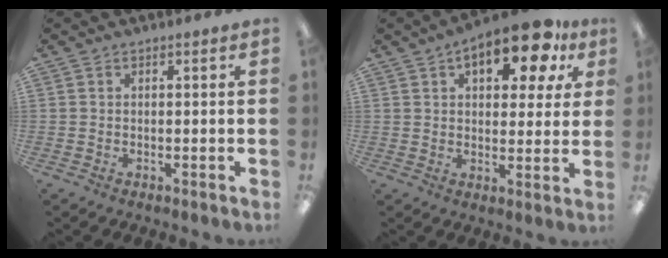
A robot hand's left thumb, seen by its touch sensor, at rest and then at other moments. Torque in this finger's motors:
{"motor_torque": [0.23, 0.60, -0.04, -0.02, 0.08]}